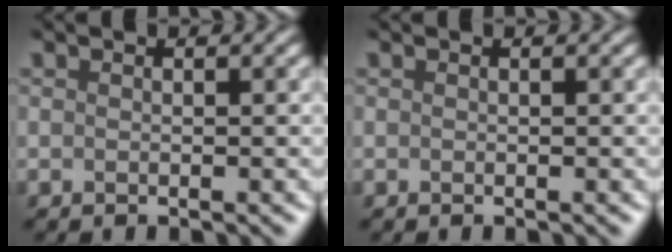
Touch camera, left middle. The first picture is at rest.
{"total": 0.0}